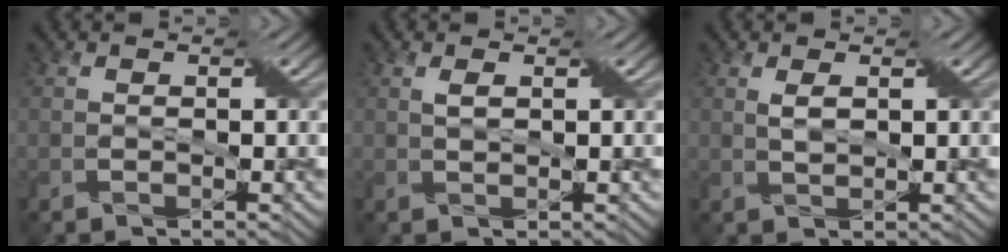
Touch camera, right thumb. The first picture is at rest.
{"total": 1.2, "force": [0.5, 0.4, 1.0], "torque": [-0.027, 0.004, 0.011]}
{"total": 1.8, "force": [0.7, 0.7, 1.6], "torque": [-0.039, 0.002, 0.016]}